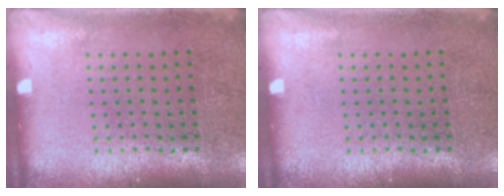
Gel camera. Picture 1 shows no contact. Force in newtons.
{"total": 0.0}